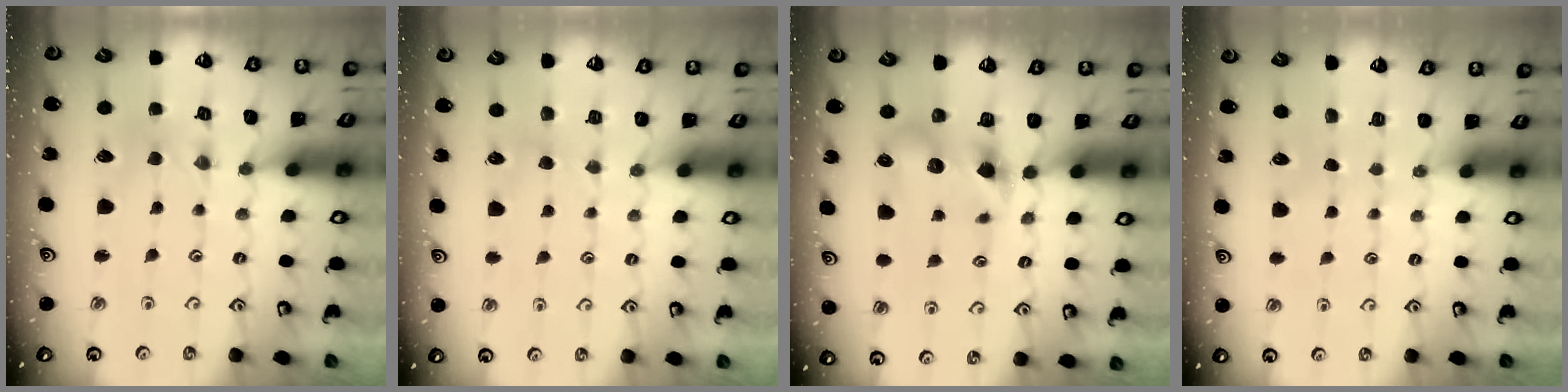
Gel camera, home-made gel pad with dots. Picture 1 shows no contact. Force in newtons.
{"total": 2.4, "press": 2.4, "slide": 0.4}
{"total": 7.2, "press": 7.2, "slide": 0.4}
{"total": 0.0}